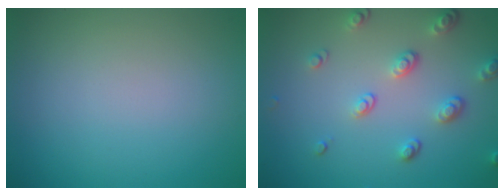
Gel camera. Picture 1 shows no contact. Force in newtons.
{"total": 3.2, "press": 2.6, "slide": 1.8}